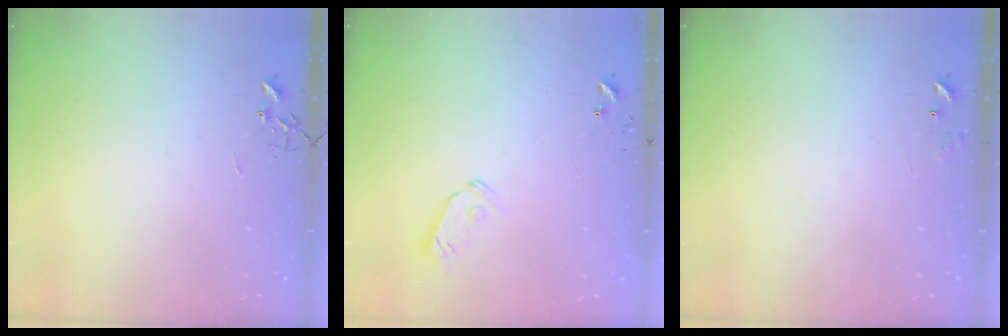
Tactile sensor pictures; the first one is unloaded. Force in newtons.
{"total": 5.8, "press": 5.7, "slide": 0.9}
{"total": 6.9, "press": 6.9, "slide": 0.4}